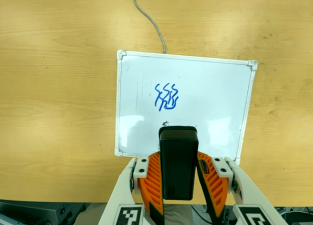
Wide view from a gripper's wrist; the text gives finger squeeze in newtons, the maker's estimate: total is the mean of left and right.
{"total": 4.8, "left": 3.8, "right": 5.8}